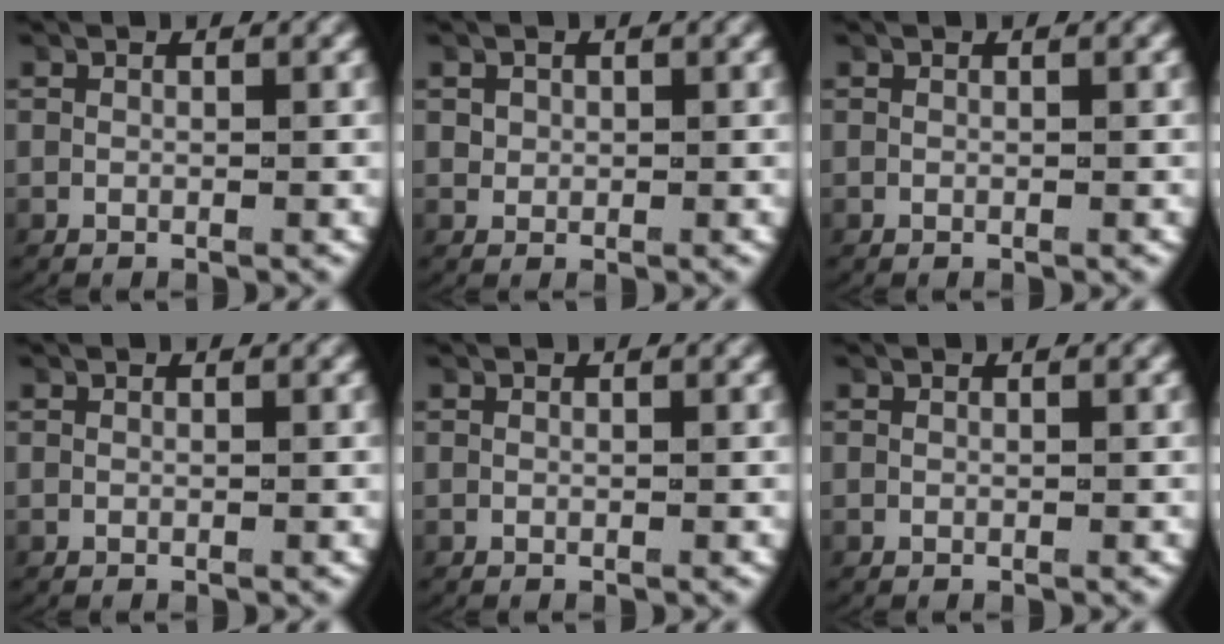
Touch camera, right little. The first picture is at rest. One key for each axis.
{"total": 1.0, "fx": 0.3, "fy": 0.9, "fz": 0.4, "tx": -0.014, "ty": -0.004, "tz": 0.009}
{"total": 0.0}
{"total": 0.0}
{"total": 0.0}
{"total": 0.0}